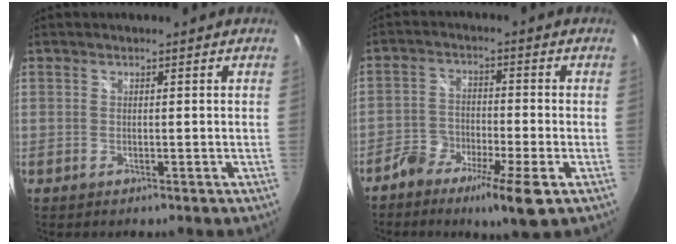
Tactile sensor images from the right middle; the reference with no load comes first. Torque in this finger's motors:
{"motor_torque": [0.06, -0.21, 0.15, 0.01]}